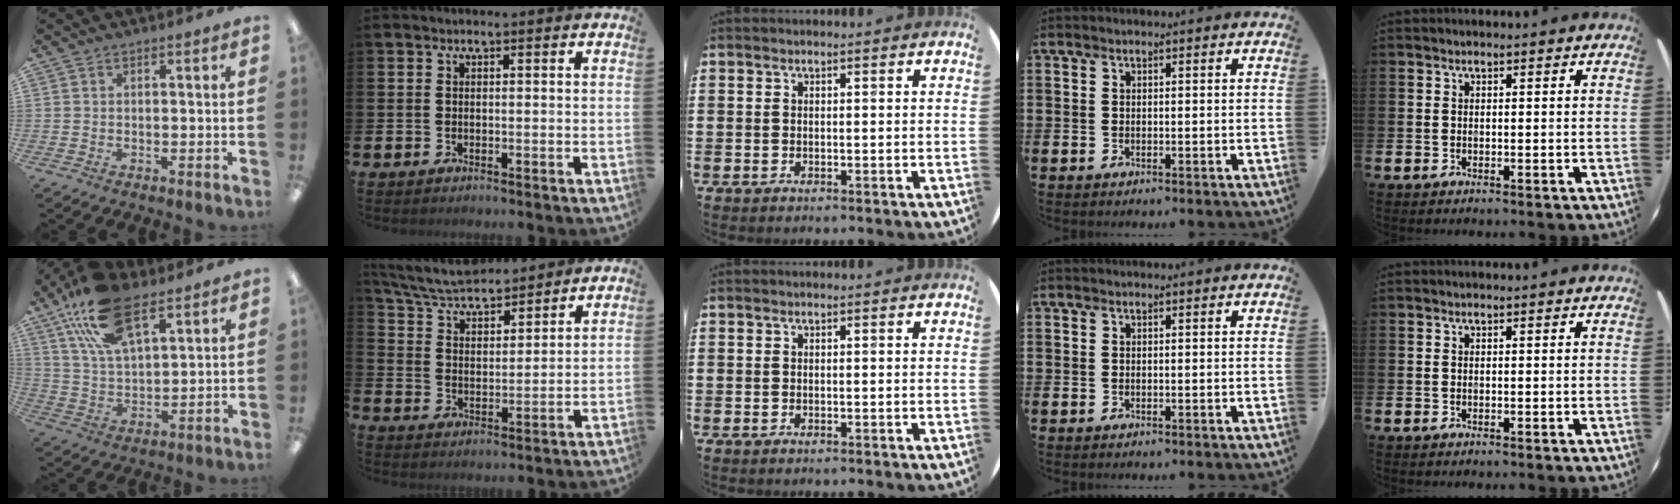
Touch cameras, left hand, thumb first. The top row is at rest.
{"thumb": {"total": 18.5, "force": [10.9, 8.9, 12.0], "torque": [-0.228, -0.030, 0.194]}, "index": {"total": 6.2, "force": [5.9, 1.0, 1.6], "torque": [-0.061, -0.036, 0.103]}}